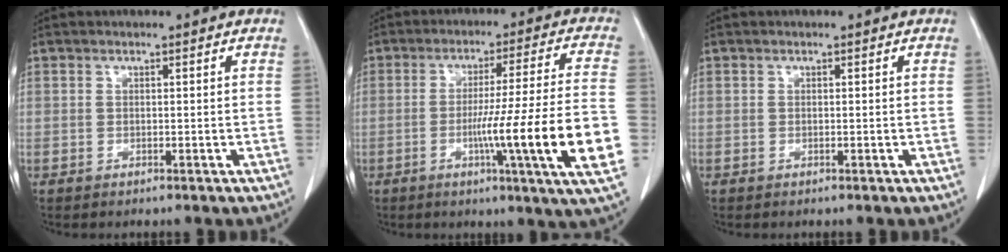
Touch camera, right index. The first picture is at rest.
{"total": 16.7, "force": [-4.2, -1.6, 16.0], "torque": [-0.222, -0.012, -0.067]}
{"total": 0.0}